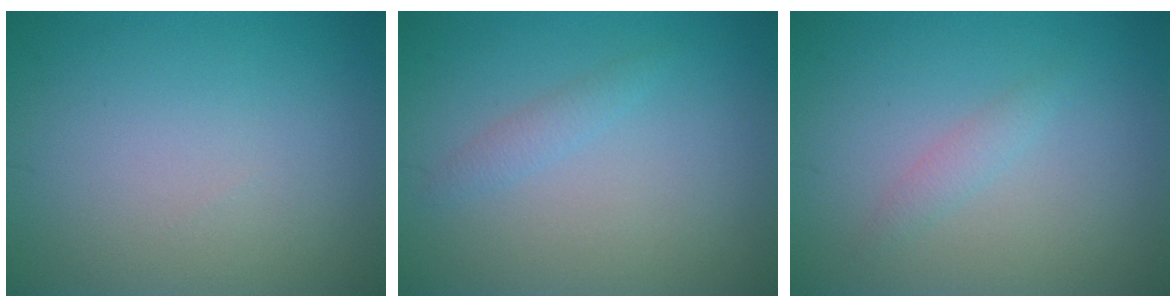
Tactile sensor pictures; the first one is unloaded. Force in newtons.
{"total": 1.1, "press": 1.1, "slide": 0.1}
{"total": 1.2, "press": 1.2, "slide": 0.1}